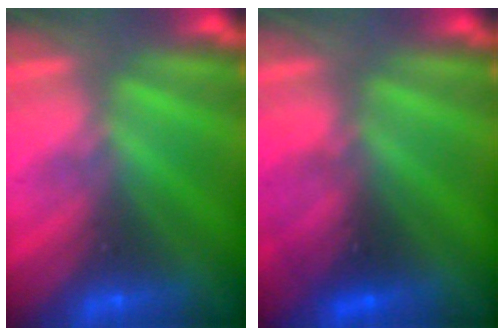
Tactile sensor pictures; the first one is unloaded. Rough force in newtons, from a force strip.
{"total": 2.8}